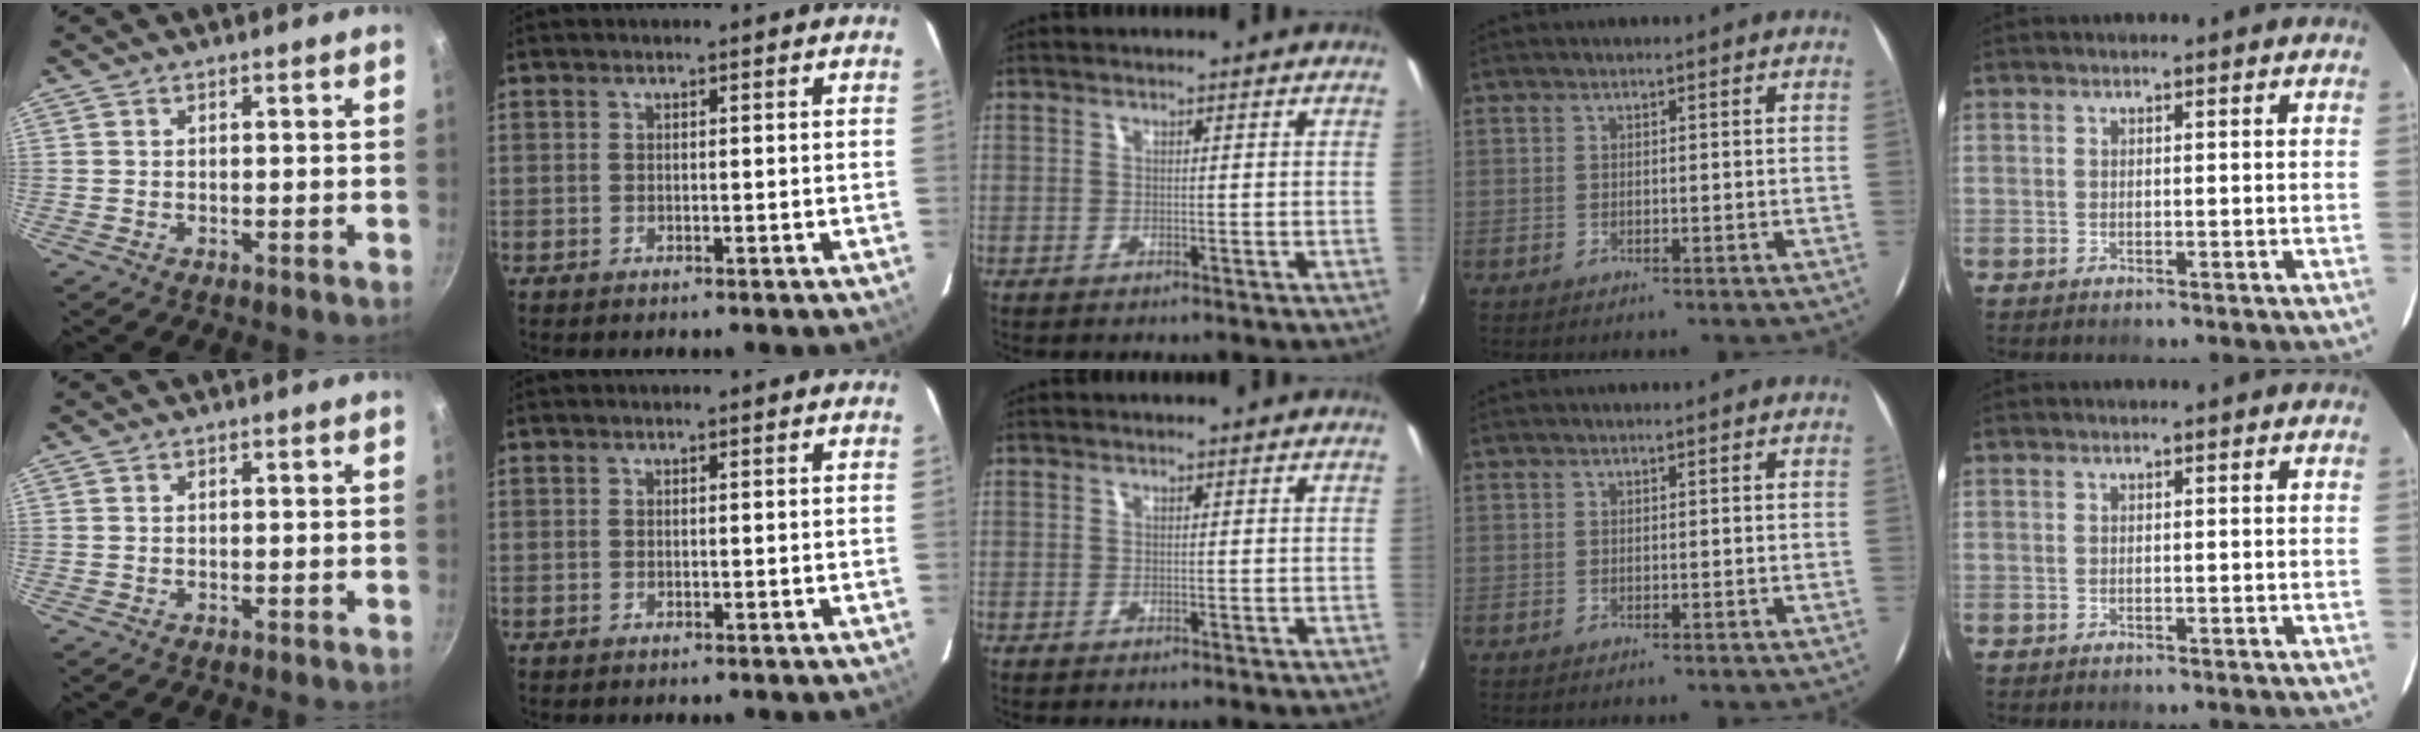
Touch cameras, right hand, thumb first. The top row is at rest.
{}